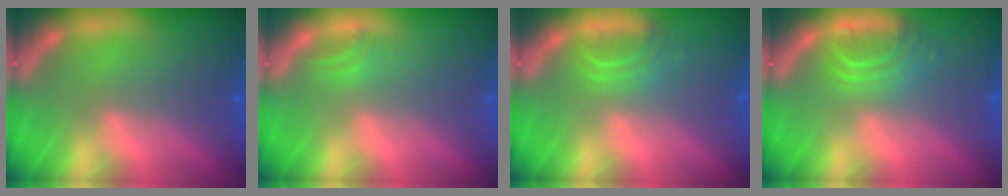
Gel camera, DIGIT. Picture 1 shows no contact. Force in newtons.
{"total": 0.9}
{"total": 2.5}
{"total": 3.5}